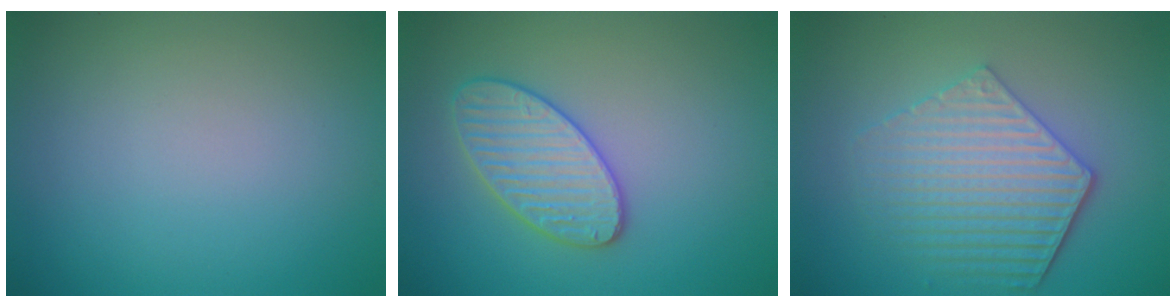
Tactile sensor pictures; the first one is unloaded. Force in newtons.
{"total": 3.6, "press": 3.6, "slide": 0.2}
{"total": 5.5, "press": 4.4, "slide": 3.2}